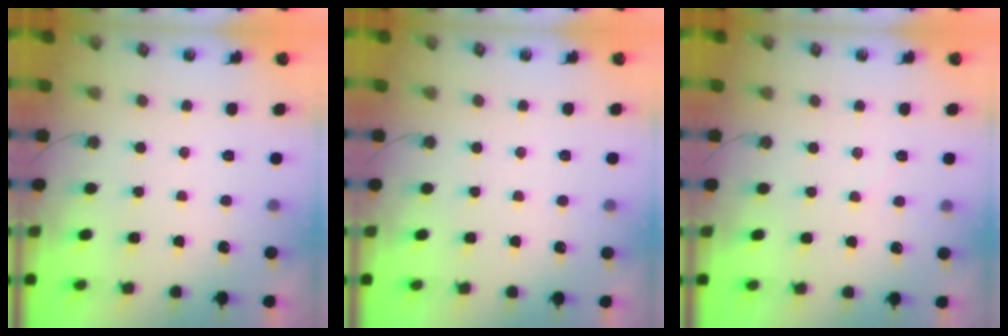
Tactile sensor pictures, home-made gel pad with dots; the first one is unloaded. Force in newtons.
{"total": 2.8, "press": 2.8, "slide": 0.3}
{"total": 4.1, "press": 4.0, "slide": 0.5}